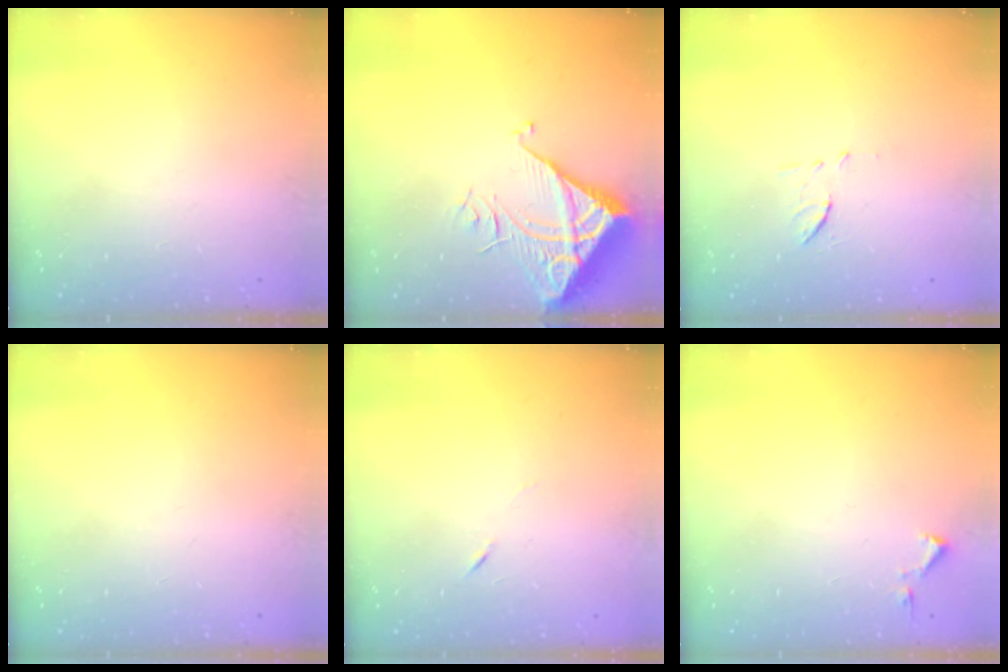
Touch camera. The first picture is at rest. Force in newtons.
{"total": 7.5, "press": 7.4, "slide": 1.0}
{"total": 6.8, "press": 6.6, "slide": 1.8}
{"total": 0.0}
{"total": 3.8, "press": 3.7, "slide": 1.1}
{"total": 3.5, "press": 3.4, "slide": 0.6}